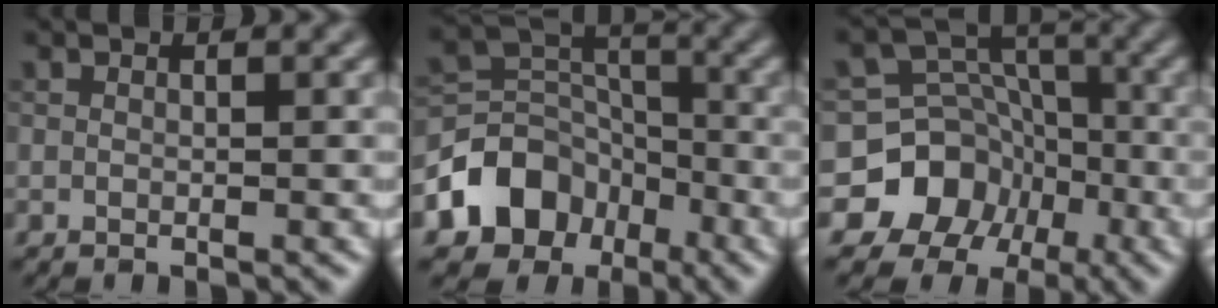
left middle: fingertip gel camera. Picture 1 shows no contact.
{"total": 7.2, "force": [-3.9, 5.4, 2.8], "torque": [-0.038, 0.001, -0.078]}
{"total": 9.8, "force": [-4.7, 8.4, 1.7], "torque": [-0.015, 0.000, -0.104]}